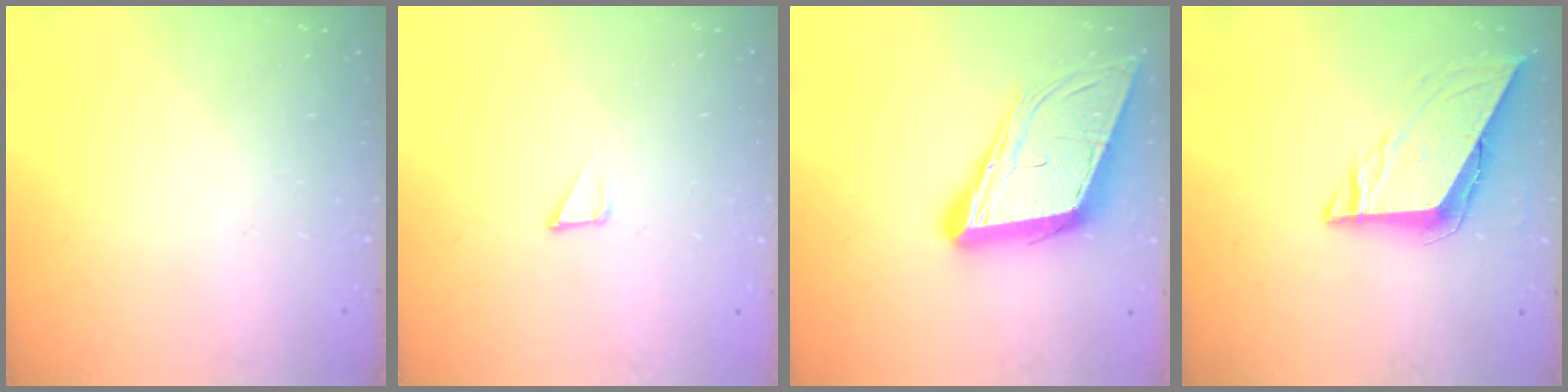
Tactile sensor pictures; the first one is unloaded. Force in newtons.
{"total": 1.2, "press": 1.2, "slide": 0.0}
{"total": 14.8, "press": 14.1, "slide": 4.2}
{"total": 7.4, "press": 7.4, "slide": 0.6}